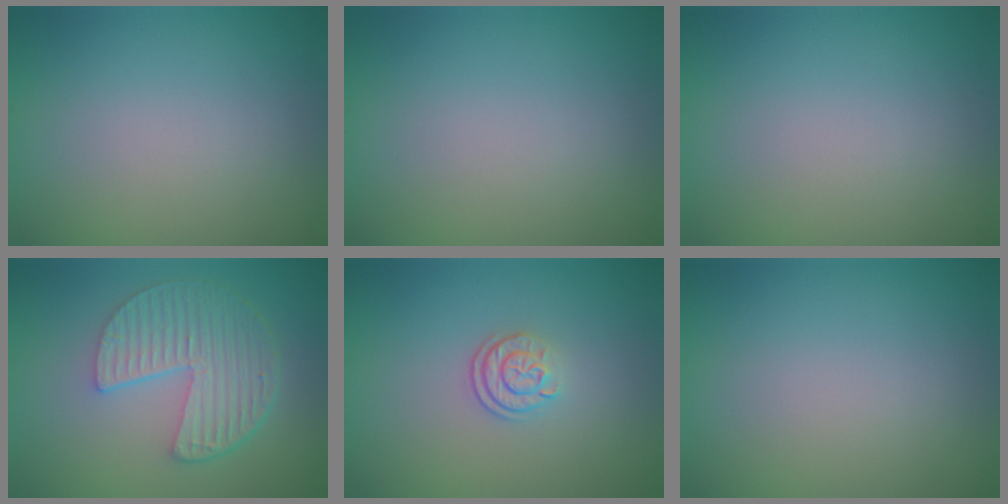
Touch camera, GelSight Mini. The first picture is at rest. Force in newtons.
{"total": 0.0}
{"total": 0.0}
{"total": 5.8, "press": 4.2, "slide": 3.9}
{"total": 2.3, "press": 1.7, "slide": 1.5}
{"total": 0.0}